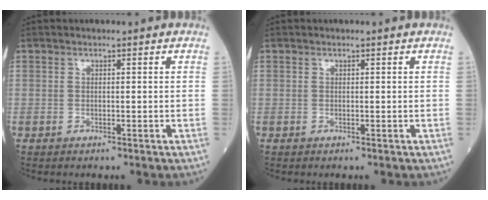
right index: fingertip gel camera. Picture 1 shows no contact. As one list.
[{"total": 0.0}]